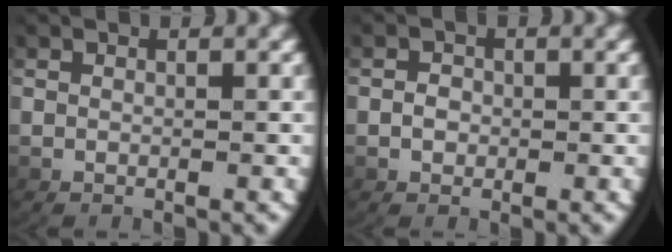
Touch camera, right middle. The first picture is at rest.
{"total": 0.7, "force": [-0.2, 0.6, 0.4], "torque": [-0.015, -0.007, 0.001]}